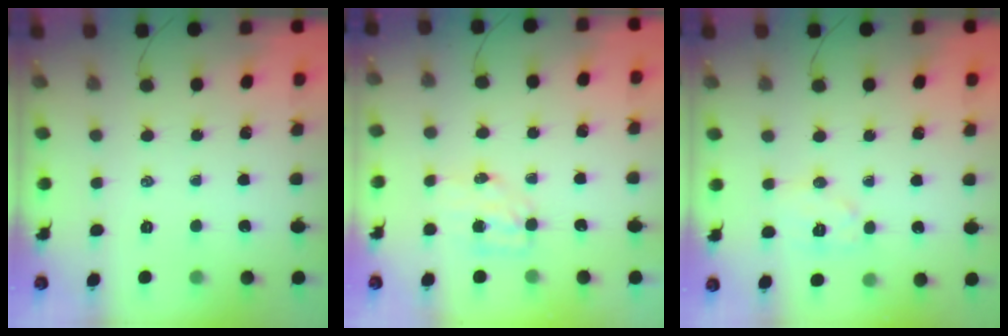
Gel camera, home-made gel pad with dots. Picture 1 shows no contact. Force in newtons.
{"total": 4.9, "press": 4.8, "slide": 0.7}
{"total": 6.4, "press": 6.4, "slide": 0.4}